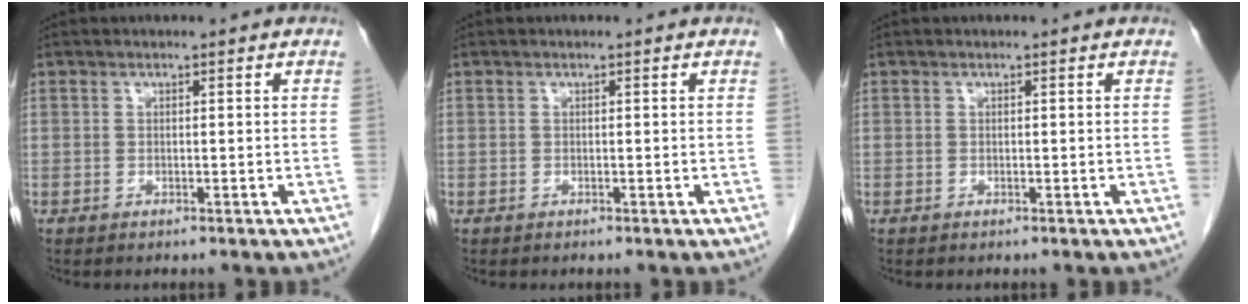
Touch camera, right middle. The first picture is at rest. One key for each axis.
{"total": 0.0}
{"total": 0.0}